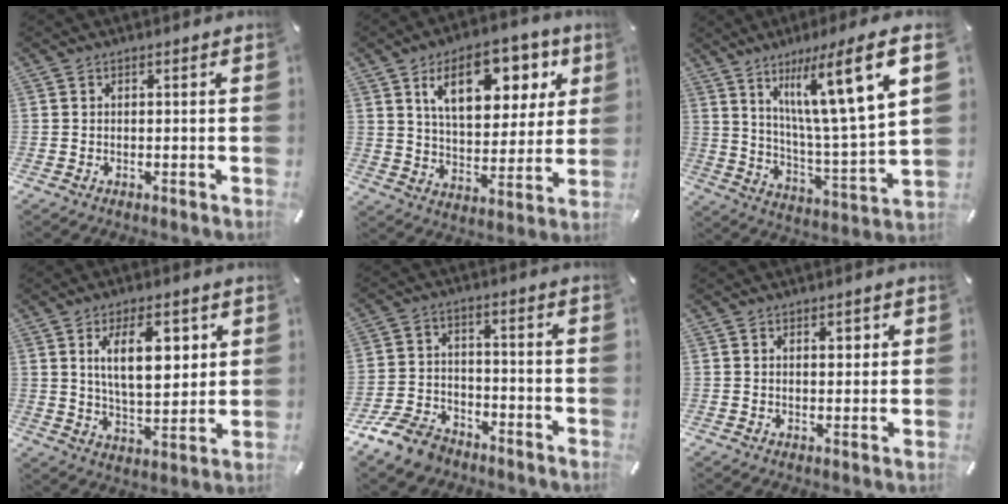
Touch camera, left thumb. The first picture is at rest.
{"total": 17.2, "force": [8.2, 9.5, 11.8], "torque": [-0.172, -0.019, 0.135]}
{"total": 17.7, "force": [10.2, 2.7, 14.2], "torque": [-0.241, -0.047, 0.152]}
{"total": 13.2, "force": [5.0, 6.4, 10.4], "torque": [-0.171, -0.005, 0.081]}
{"total": 9.9, "force": [-7.7, 5.2, 3.4], "torque": [-0.065, 0.045, -0.144]}
{"total": 2.5, "force": [0.9, 1.6, 1.7], "torque": [-0.013, -0.003, 0.007]}